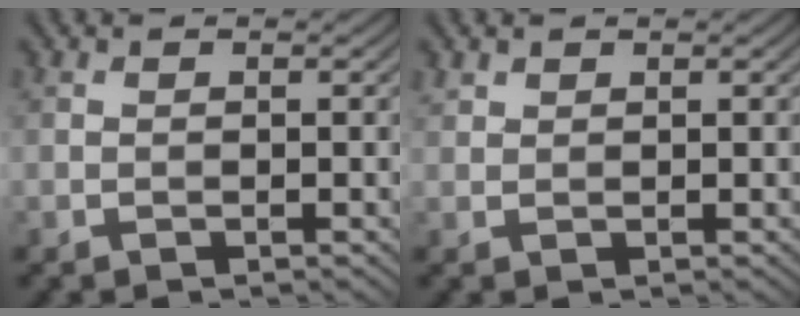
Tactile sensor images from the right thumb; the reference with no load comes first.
{"total": 1.1, "force": [0.9, 0.5, 0.2], "torque": [-0.007, 0.002, 0.023]}